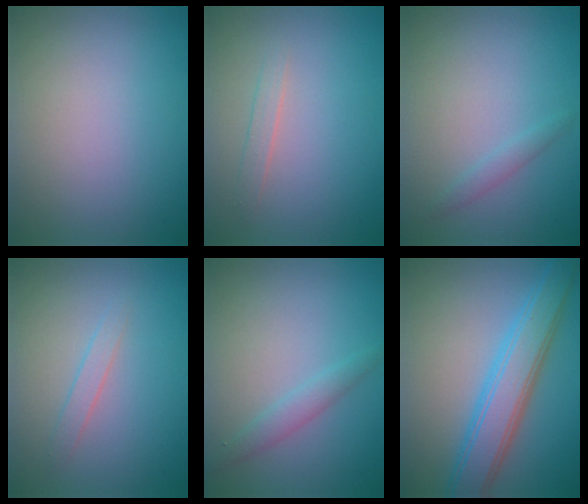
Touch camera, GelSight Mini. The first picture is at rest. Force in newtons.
{"total": 1.1, "press": 1.1, "slide": 0.0}
{"total": 1.6, "press": 1.6, "slide": 0.1}
{"total": 1.1, "press": 1.1, "slide": 0.1}
{"total": 1.6, "press": 1.6, "slide": 0.1}
{"total": 5.5, "press": 5.5, "slide": 0.0}